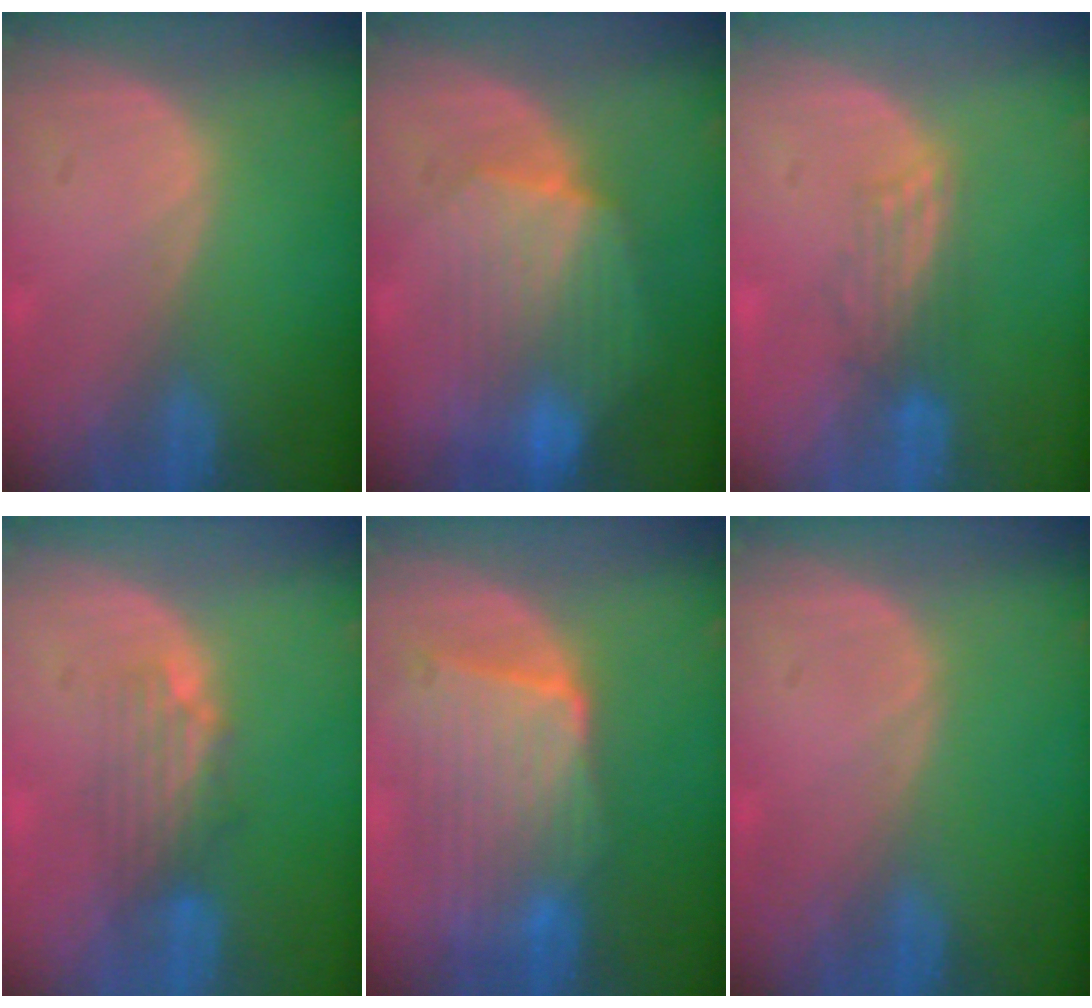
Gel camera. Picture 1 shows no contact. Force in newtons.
{"total": 8.3, "press": 8.1, "slide": 1.7}
{"total": 2.7, "press": 2.7, "slide": 0.4}
{"total": 3.7, "press": 3.7, "slide": 0.4}
{"total": 9.6, "press": 8.7, "slide": 4.1}
{"total": 0.0}